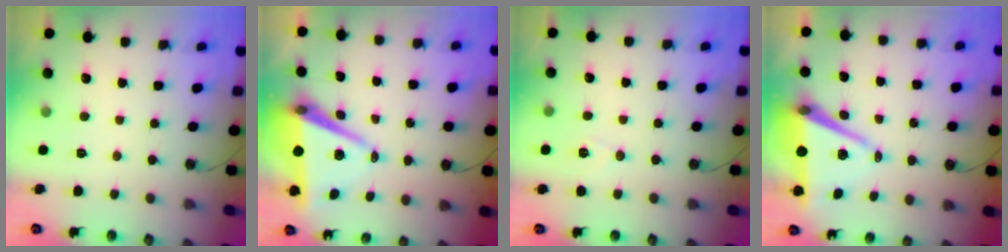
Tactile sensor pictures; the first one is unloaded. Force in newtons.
{"total": 8.9, "press": 7.8, "slide": 4.3}
{"total": 6.4, "press": 4.7, "slide": 4.4}
{"total": 8.8, "press": 7.8, "slide": 4.1}